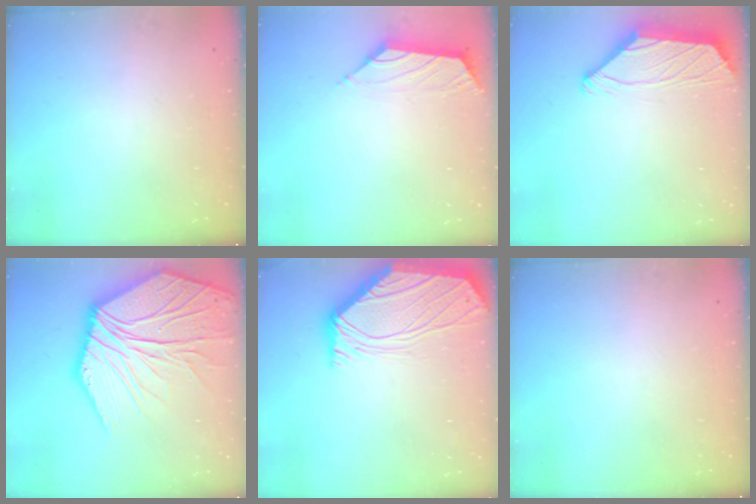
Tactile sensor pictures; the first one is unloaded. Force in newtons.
{"total": 1.6, "press": 1.4, "slide": 0.6}
{"total": 2.0, "press": 1.9, "slide": 0.7}
{"total": 20.8, "press": 20.6, "slide": 3.1}
{"total": 1.3, "press": 1.2, "slide": 0.4}
{"total": 0.0}